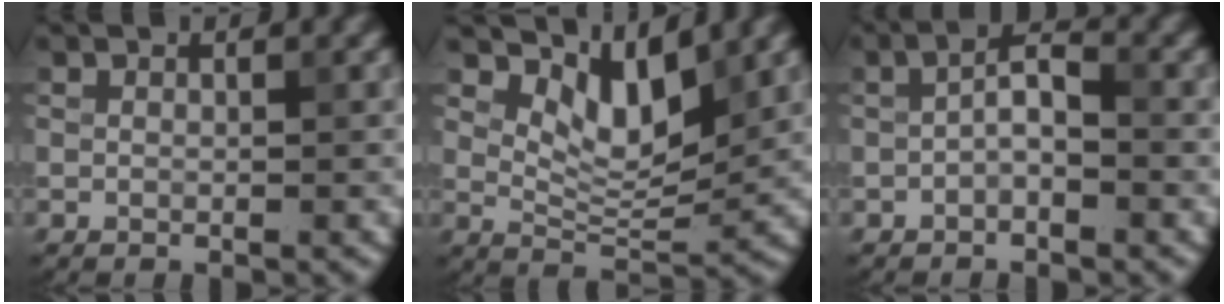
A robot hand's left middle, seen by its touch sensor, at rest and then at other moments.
{"total": 4.9, "force": [3.2, 1.8, 3.3], "torque": [-0.065, -0.010, 0.055]}
{"total": 2.1, "force": [-0.7, 0.8, 1.8], "torque": [-0.034, 0.013, -0.015]}